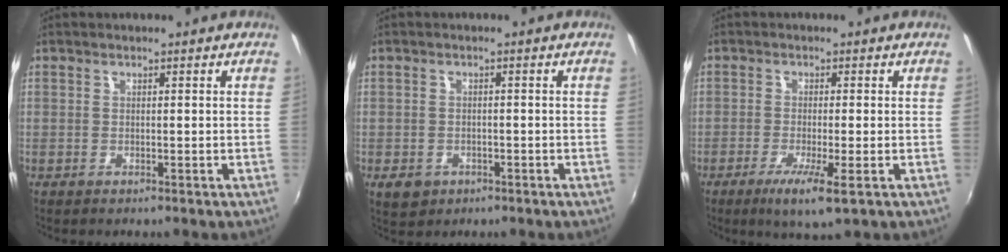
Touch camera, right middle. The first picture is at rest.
{"total": 3.9, "force": [-1.8, 3.0, 1.8], "torque": [-0.042, -0.003, -0.023]}
{"total": 5.9, "force": [-2.8, 0.1, 5.2], "torque": [-0.109, -0.019, -0.049]}